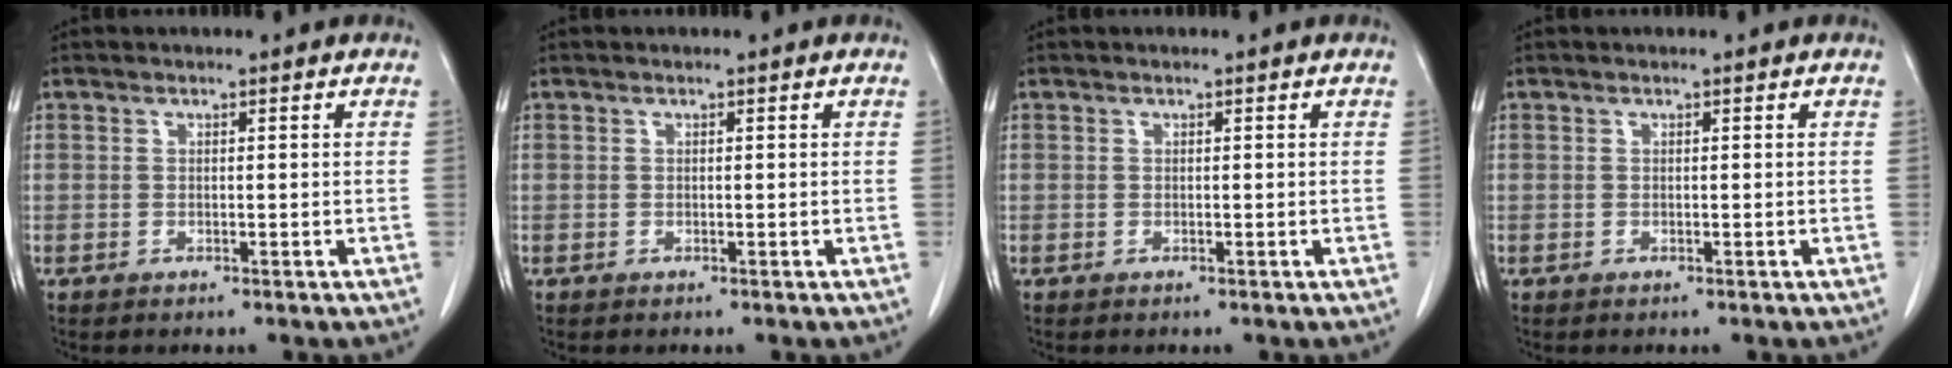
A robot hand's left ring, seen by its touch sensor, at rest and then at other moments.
{"total": 0.0}
{"total": 0.0}
{"total": 0.0}